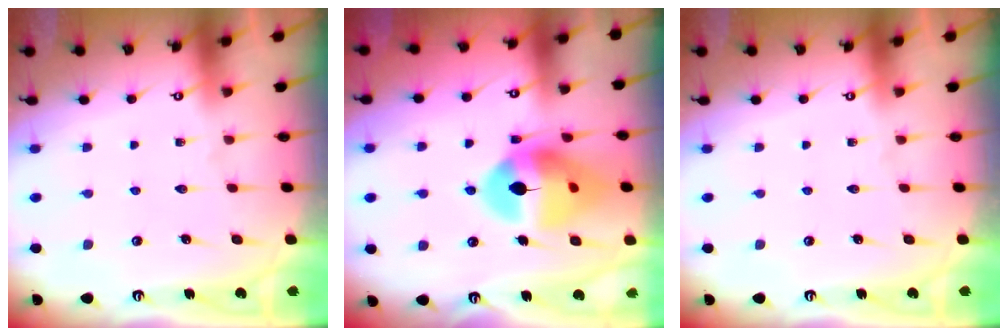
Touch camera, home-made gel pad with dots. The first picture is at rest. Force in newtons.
{"total": 15.5, "press": 15.4, "slide": 1.8}
{"total": 0.0}